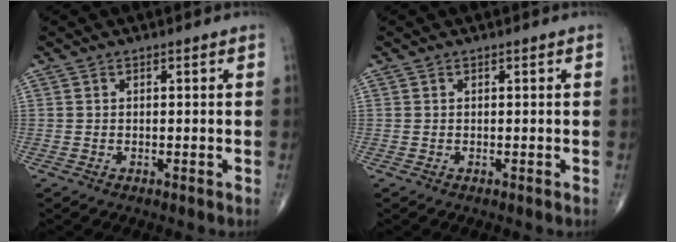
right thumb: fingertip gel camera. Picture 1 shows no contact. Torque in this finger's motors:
{"motor_torque": [0.00, 0.00, -0.01, 0.01, 0.00]}